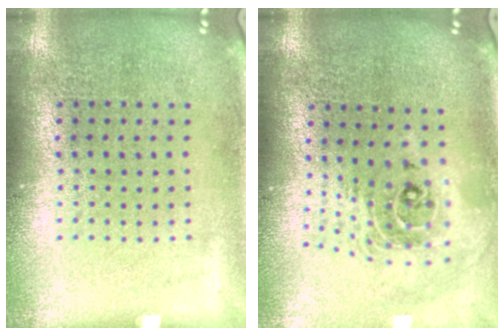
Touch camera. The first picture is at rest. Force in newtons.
{"total": 2.1, "press": 1.6, "slide": 1.4}